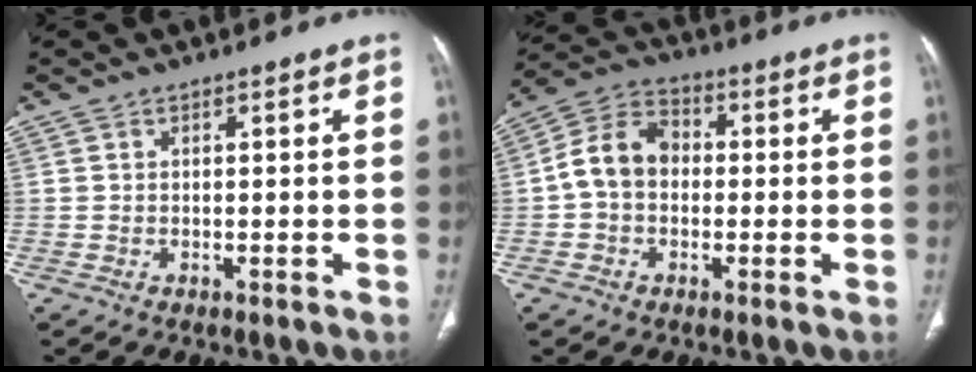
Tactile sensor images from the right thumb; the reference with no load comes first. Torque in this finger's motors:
{"motor_torque": [0.90, 1.82, 0.62, -0.73, 0.08]}